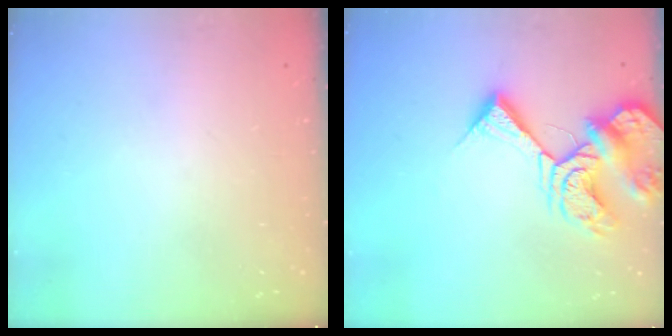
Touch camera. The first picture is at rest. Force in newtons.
{"total": 12.1, "press": 12.0, "slide": 1.6}